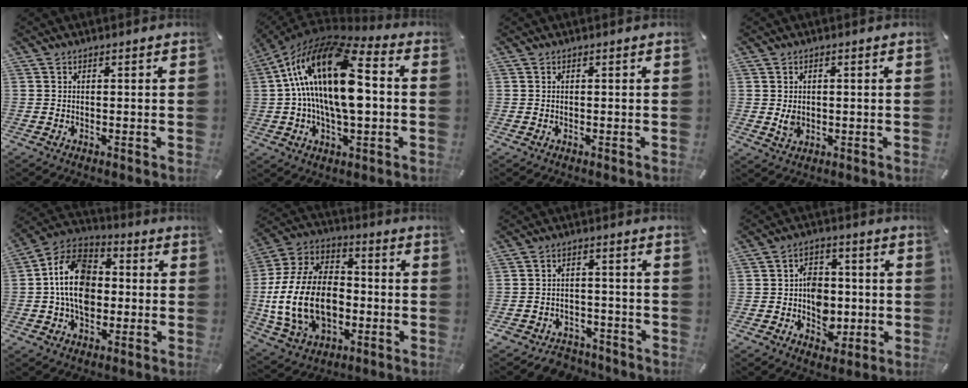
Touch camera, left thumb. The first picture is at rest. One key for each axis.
{"total": 23.1, "fx": 2.2, "fy": 11.8, "fz": 19.7, "tx": -0.376, "ty": -0.004, "tz": 0.032}
{"total": 0.0}
{"total": 2.8, "fx": 0.1, "fy": 2.2, "fz": 1.7, "tx": -0.024, "ty": -0.006, "tz": -0.003}
{"total": 15.0, "fx": -1.2, "fy": 11.0, "fz": 10.2, "tx": -0.205, "ty": 0.021, "tz": -0.022}
{"total": 20.2, "fx": -3.9, "fy": 14.7, "fz": 13.3, "tx": -0.290, "ty": 0.017, "tz": -0.066}
{"total": 5.0, "fx": -3.9, "fy": 3.0, "fz": 0.8, "tx": -0.014, "ty": 0.018, "tz": -0.075}
{"total": 9.1, "fx": -1.5, "fy": 7.5, "fz": 4.9, "tx": -0.056, "ty": 0.019, "tz": -0.022}